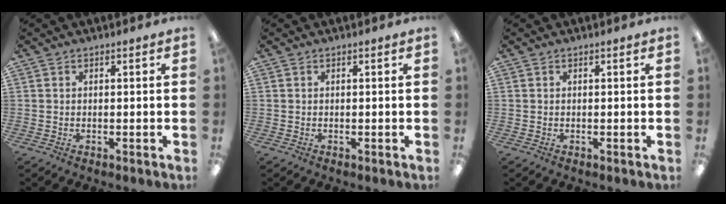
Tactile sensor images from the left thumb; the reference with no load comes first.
{"total": 0.0}
{"total": 0.0}